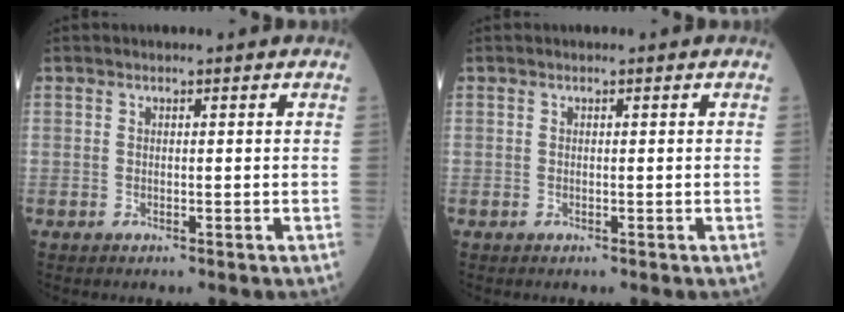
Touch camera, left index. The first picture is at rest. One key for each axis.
{"total": 0.0}